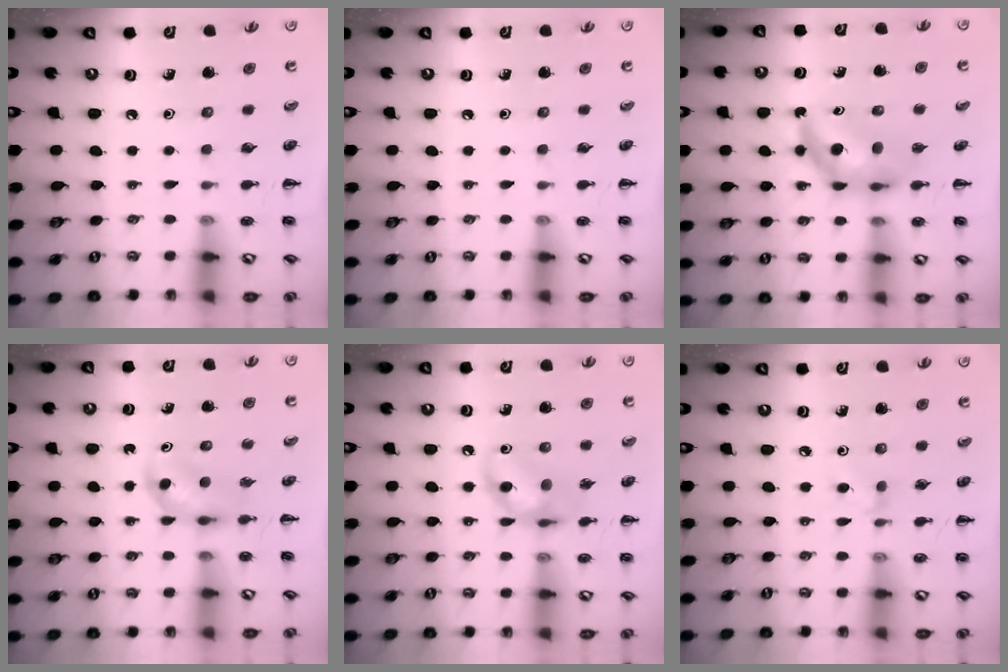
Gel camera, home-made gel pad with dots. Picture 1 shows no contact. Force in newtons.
{"total": 0.0}
{"total": 6.8, "press": 6.6, "slide": 1.7}
{"total": 3.7, "press": 3.5, "slide": 1.3}
{"total": 11.2, "press": 11.1, "slide": 1.4}
{"total": 3.7, "press": 3.5, "slide": 1.4}